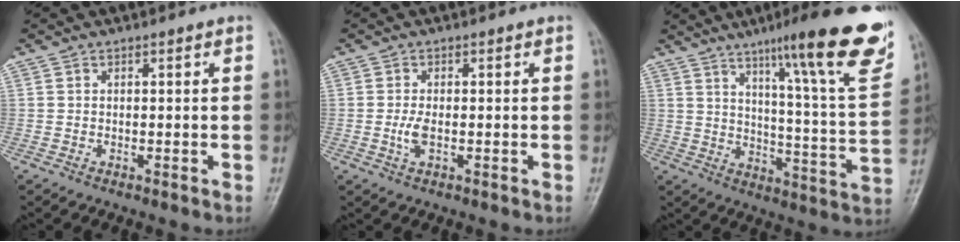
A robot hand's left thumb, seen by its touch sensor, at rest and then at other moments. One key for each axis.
{"total": 2.8, "fx": -0.5, "fy": 1.2, "fz": 2.5, "tx": -0.058, "ty": 0.001, "tz": -0.009}
{"total": 24.0, "fx": 14.5, "fy": 3.2, "fz": 18.9, "tx": -0.242, "ty": -0.058, "tz": 0.203}